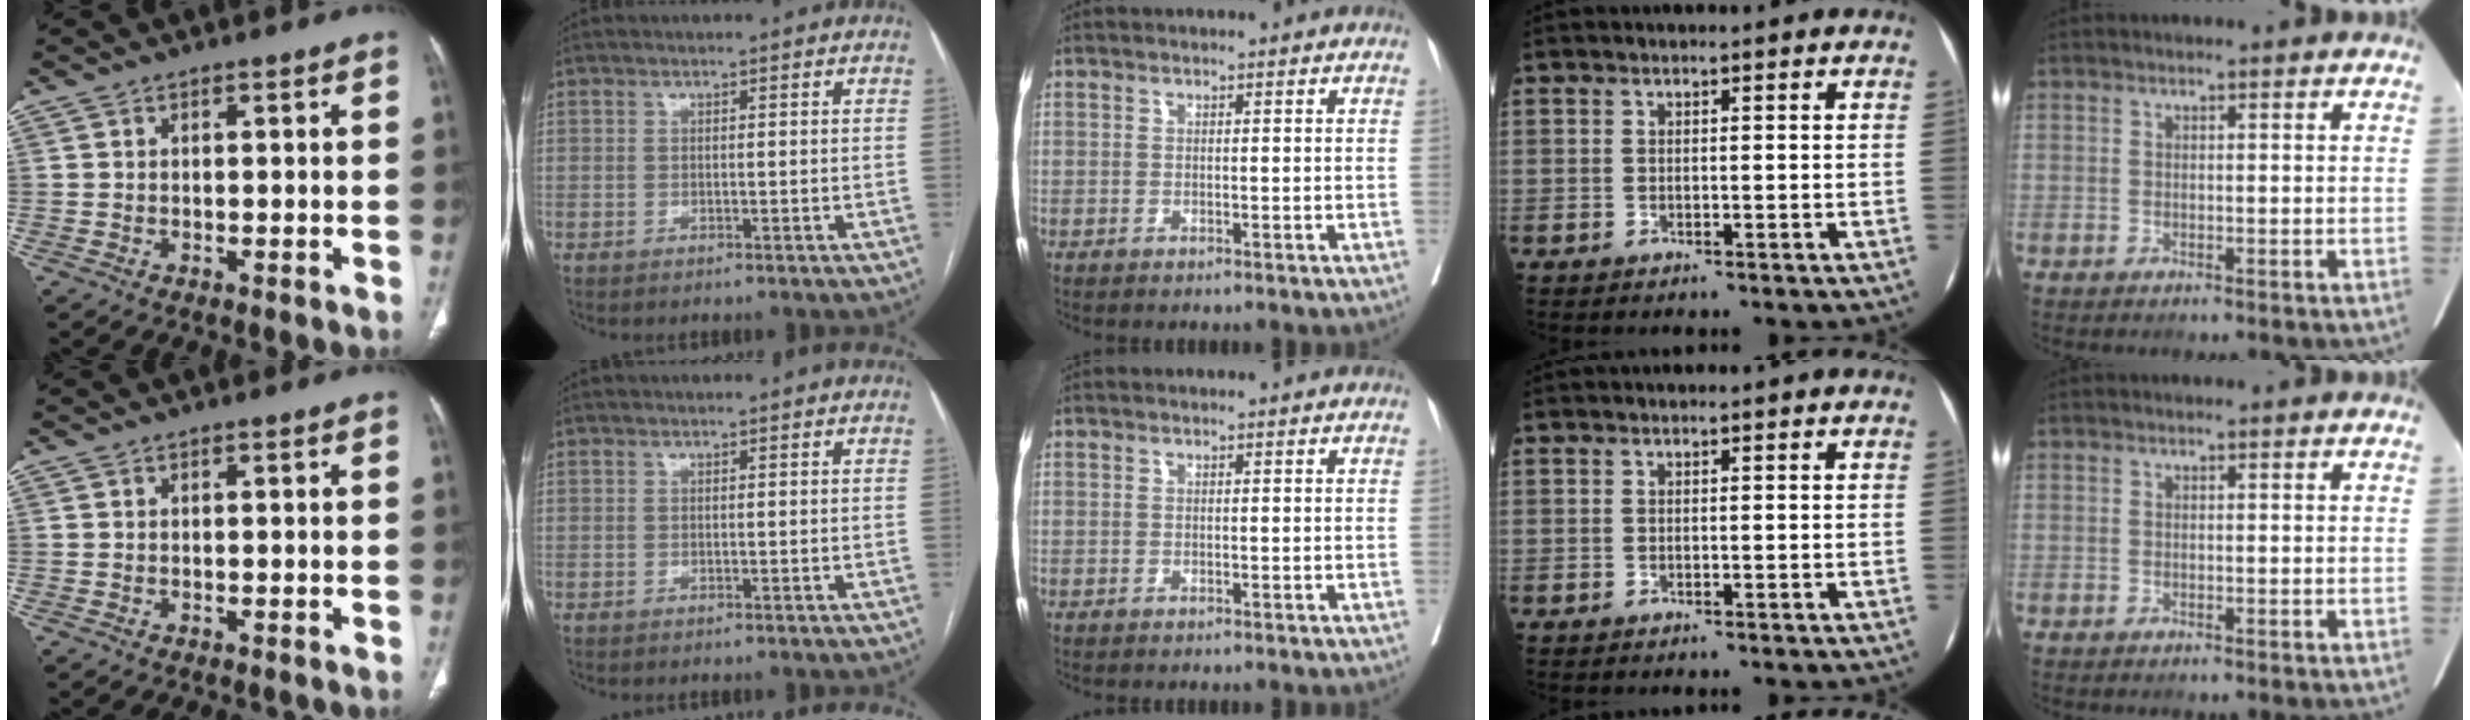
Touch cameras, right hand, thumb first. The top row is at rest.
{}